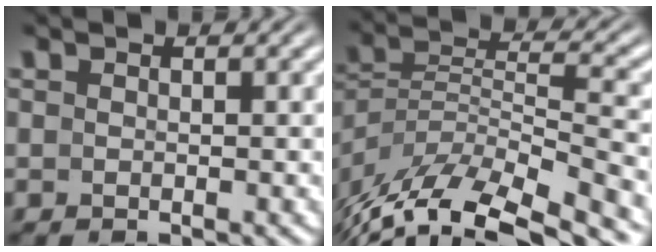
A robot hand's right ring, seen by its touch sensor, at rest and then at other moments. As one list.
[{"total": 10.8, "force": [-6.0, 5.9, 6.8], "torque": [-0.147, -0.050, -0.073]}]